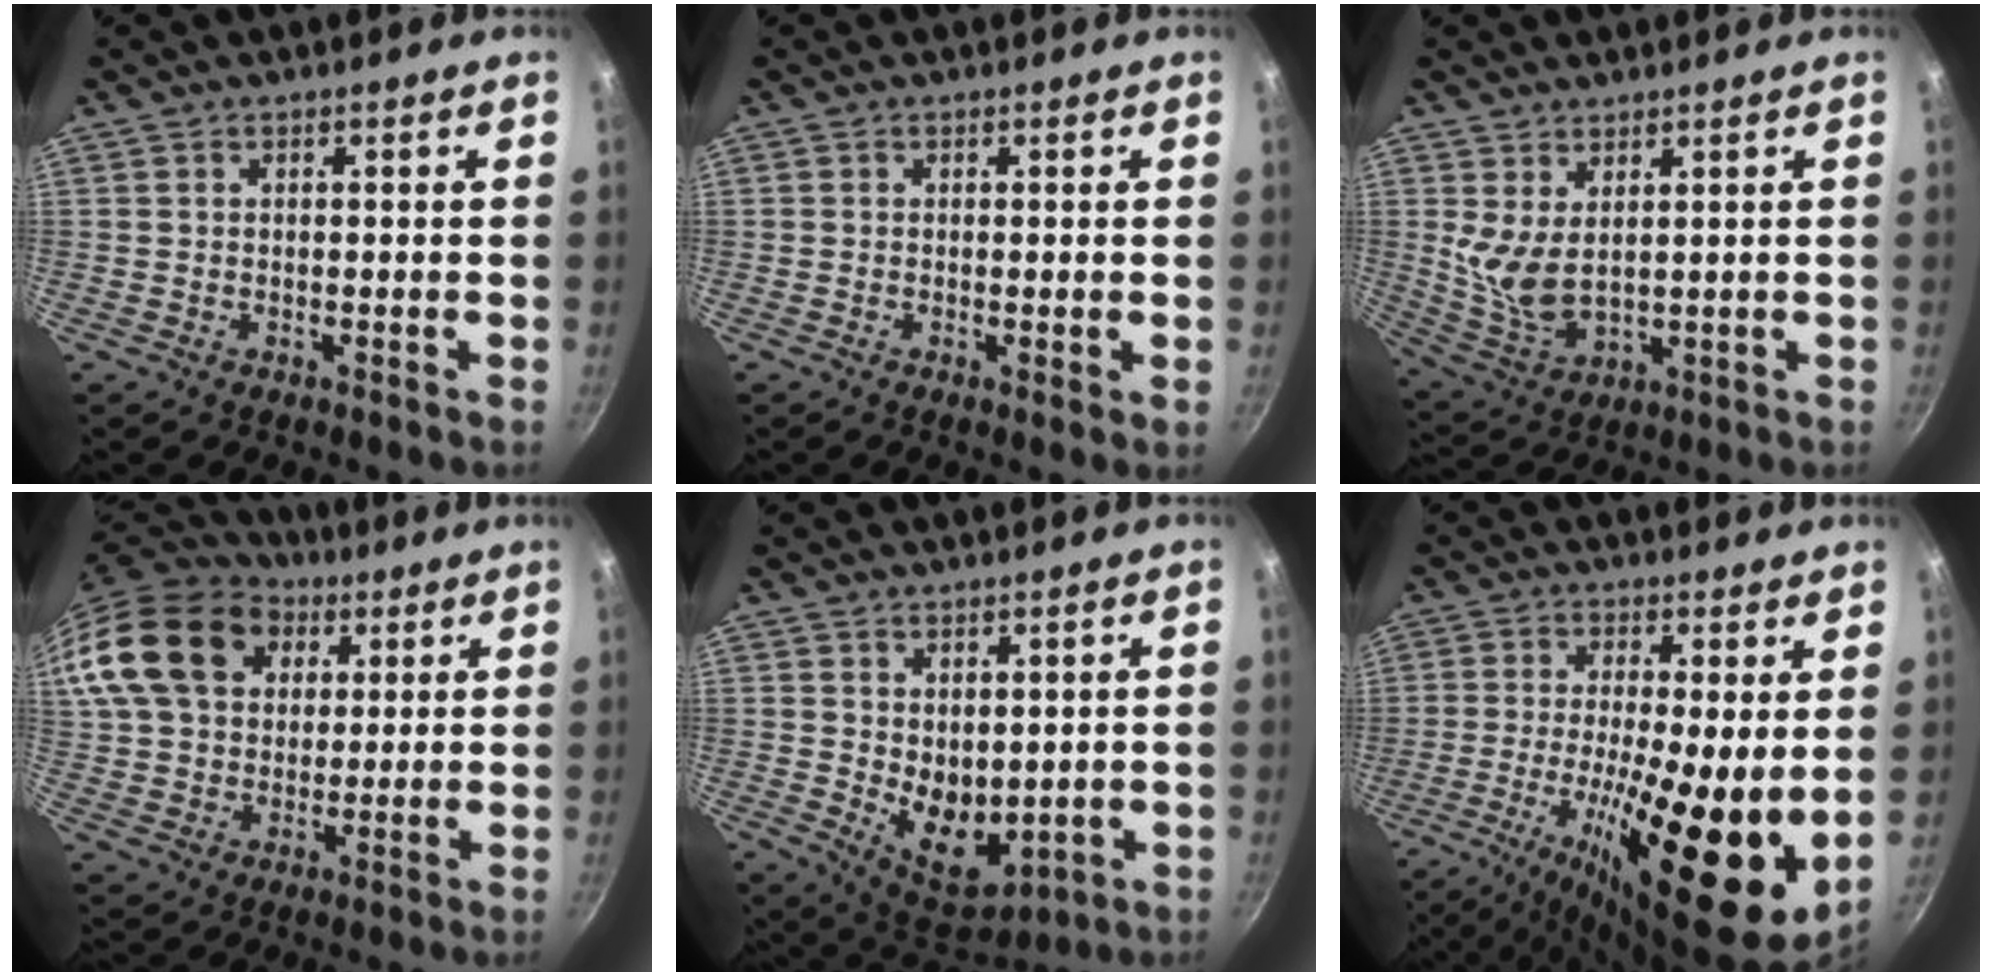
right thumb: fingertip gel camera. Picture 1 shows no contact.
{"total": 1.2, "force": [-0.1, 0.1, 1.2], "torque": [-0.021, -0.006, -0.004]}
{"total": 7.3, "force": [2.8, 3.5, 5.7], "torque": [-0.109, -0.035, 0.065]}
{"total": 21.1, "force": [7.3, 15.8, 12.0], "torque": [-0.223, 0.014, 0.125]}
{"total": 9.1, "force": [0.8, 6.1, 6.8], "torque": [-0.075, -0.028, 0.034]}
{"total": 18.2, "force": [-2.3, 4.4, 17.5], "torque": [-0.288, -0.020, -0.042]}